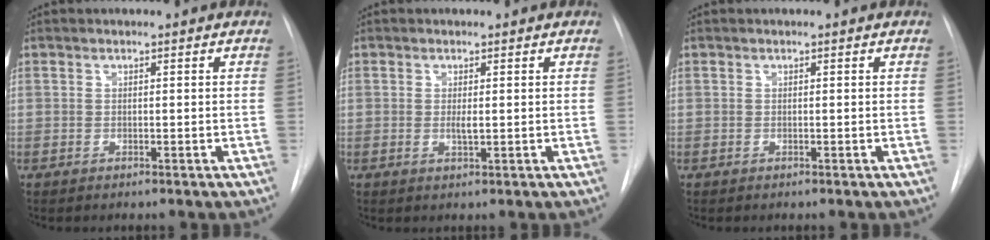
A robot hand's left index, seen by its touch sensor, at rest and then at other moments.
{"total": 1.1, "force": [-0.7, 0.2, 0.8], "torque": [-0.019, -0.010, -0.009]}
{"total": 0.0}